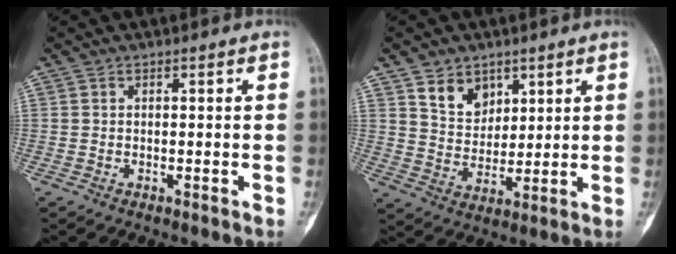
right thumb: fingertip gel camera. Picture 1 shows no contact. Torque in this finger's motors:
{"motor_torque": [-0.34, 0.30, 0.18, 0.29, 0.06]}